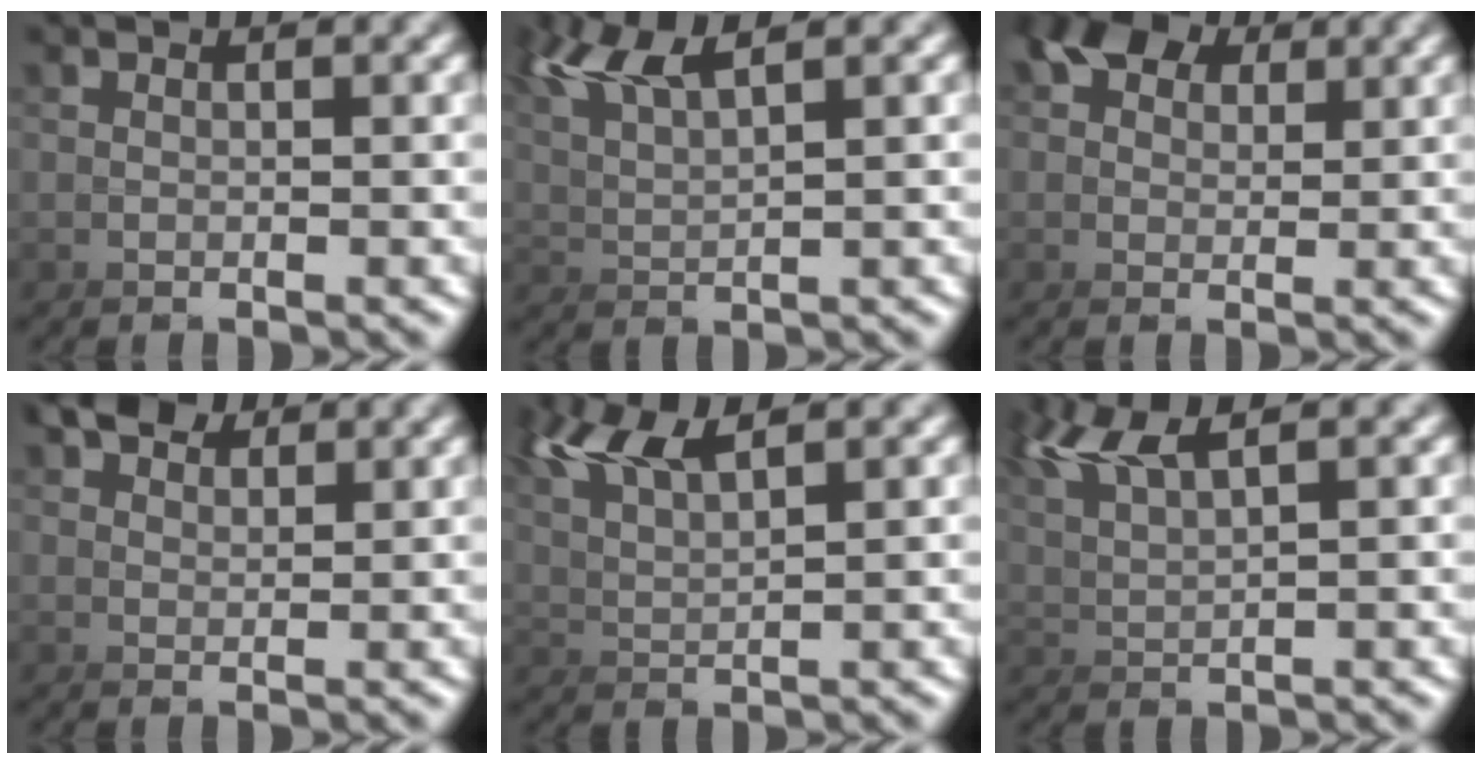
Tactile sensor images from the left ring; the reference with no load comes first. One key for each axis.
{"total": 3.6, "fx": 3.4, "fy": -0.7, "fz": 0.9, "tx": -0.073, "ty": 0.021, "tz": 0.051}
{"total": 7.0, "fx": 2.5, "fy": 6.0, "fz": 2.6, "tx": -0.026, "ty": 0.013, "tz": 0.020}
{"total": 2.9, "fx": 2.3, "fy": 1.7, "fz": 0.2, "tx": 0.006, "ty": 0.014, "tz": 0.022}
{"total": 4.1, "fx": 3.9, "fy": -0.2, "fz": 1.2, "tx": -0.072, "ty": 0.024, "tz": 0.056}
{"total": 3.1, "fx": 2.9, "fy": -0.8, "fz": 0.6, "tx": -0.060, "ty": 0.019, "tz": 0.045}